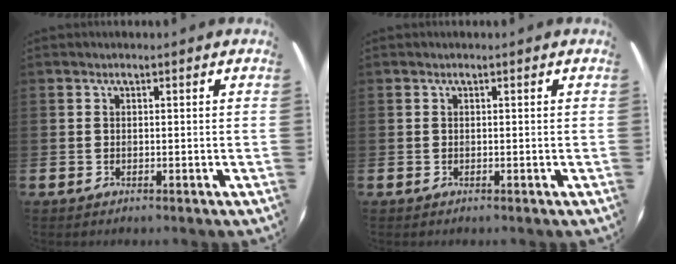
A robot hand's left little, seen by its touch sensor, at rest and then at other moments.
{"total": 0.0}